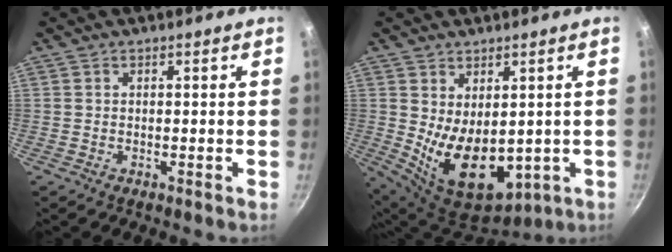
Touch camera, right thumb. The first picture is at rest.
{"total": 13.3, "force": [-0.2, 8.4, 10.3], "torque": [-0.144, -0.034, 0.030]}